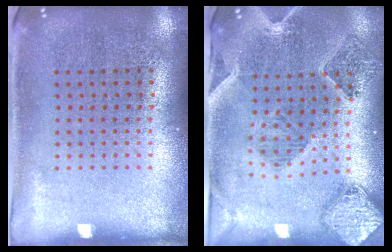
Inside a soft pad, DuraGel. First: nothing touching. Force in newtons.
{"total": 1.5, "press": 1.4, "slide": 0.3}